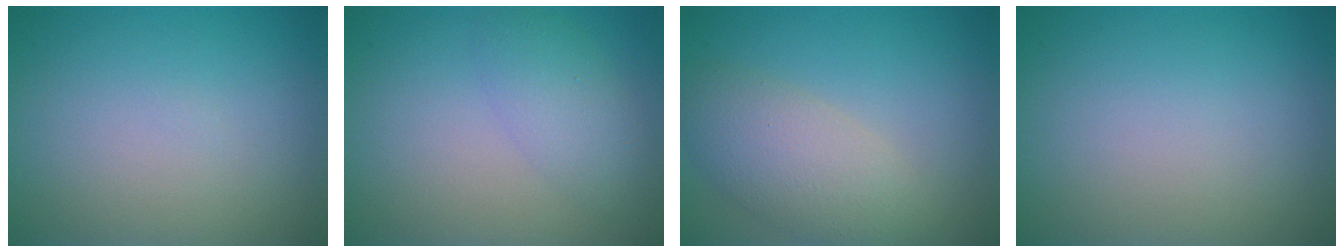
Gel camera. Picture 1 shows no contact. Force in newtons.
{"total": 3.0, "press": 3.0, "slide": 0.2}
{"total": 5.0, "press": 5.0, "slide": 0.4}
{"total": 0.0}